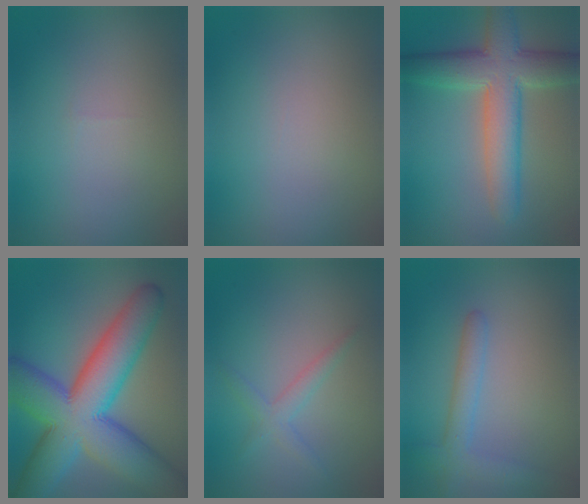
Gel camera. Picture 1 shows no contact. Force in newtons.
{"total": 0.0}
{"total": 7.8, "press": 7.8, "slide": 0.5}
{"total": 14.5, "press": 14.5, "slide": 0.2}
{"total": 1.9, "press": 1.9, "slide": 0.1}
{"total": 2.9, "press": 2.9, "slide": 0.1}